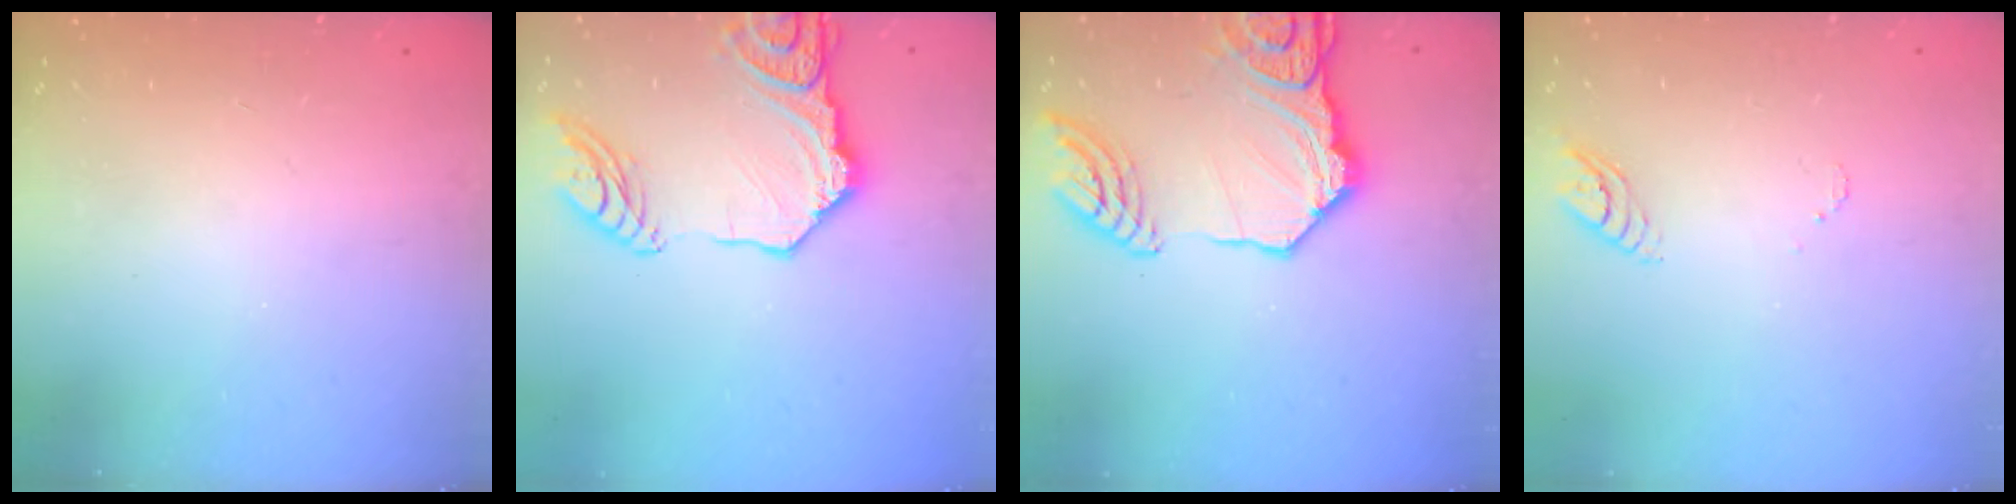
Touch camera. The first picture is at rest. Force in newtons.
{"total": 17.7, "press": 17.6, "slide": 2.1}
{"total": 19.1, "press": 19.0, "slide": 1.3}
{"total": 3.7, "press": 3.7, "slide": 0.5}